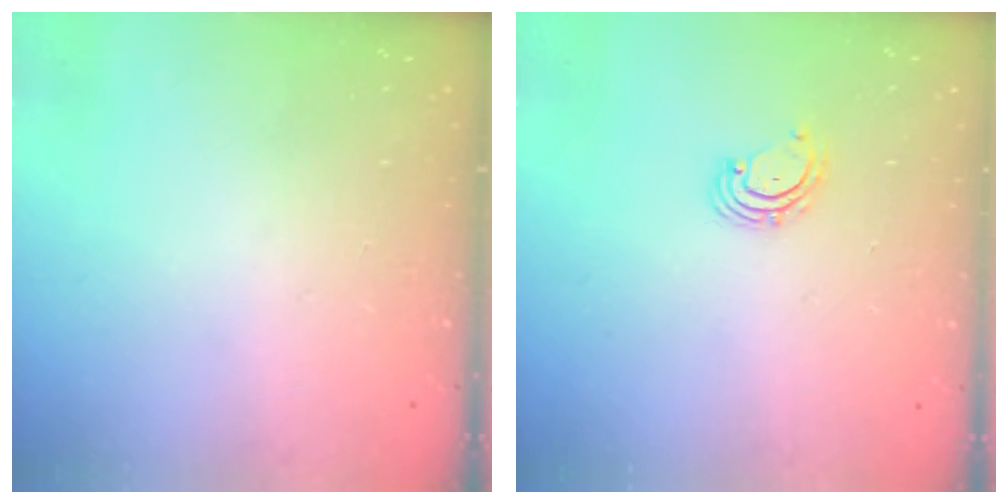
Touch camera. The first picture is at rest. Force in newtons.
{"total": 2.5, "press": 2.4, "slide": 0.4}